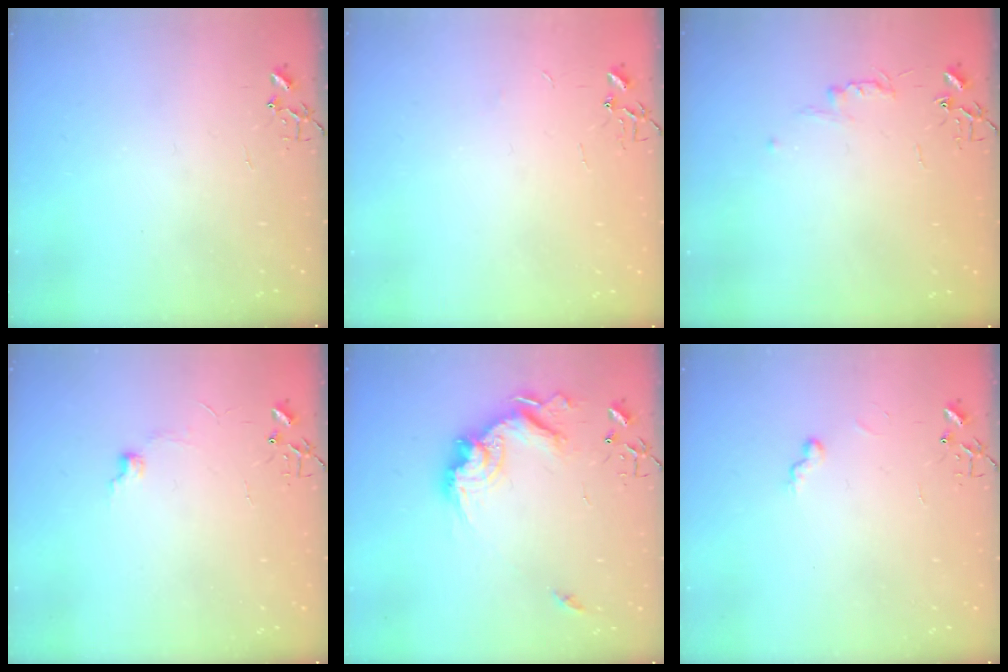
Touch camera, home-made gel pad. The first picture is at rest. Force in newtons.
{"total": 2.4, "press": 2.4, "slide": 0.3}
{"total": 4.8, "press": 4.7, "slide": 0.6}
{"total": 5.3, "press": 5.2, "slide": 0.7}
{"total": 17.8, "press": 17.7, "slide": 2.1}
{"total": 5.9, "press": 5.8, "slide": 0.6}